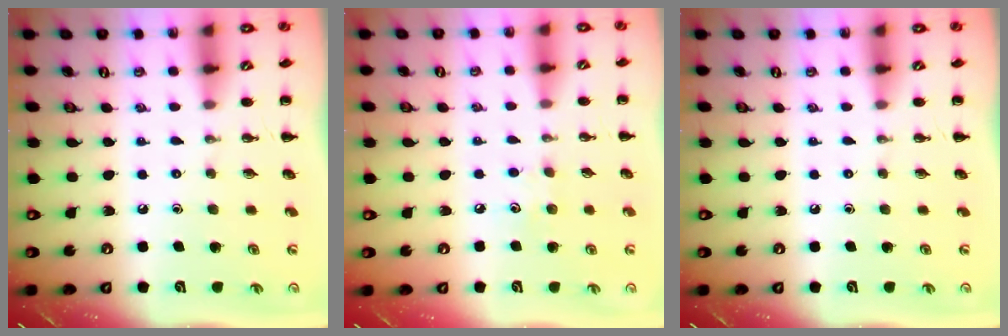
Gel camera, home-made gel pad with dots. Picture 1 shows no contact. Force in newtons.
{"total": 4.8, "press": 4.7, "slide": 1.3}
{"total": 0.0}